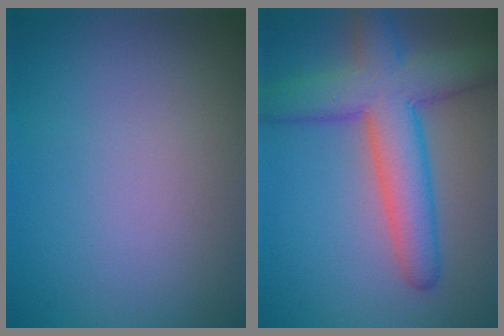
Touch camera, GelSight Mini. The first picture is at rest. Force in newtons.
{"total": 7.9, "press": 7.9, "slide": 0.4}